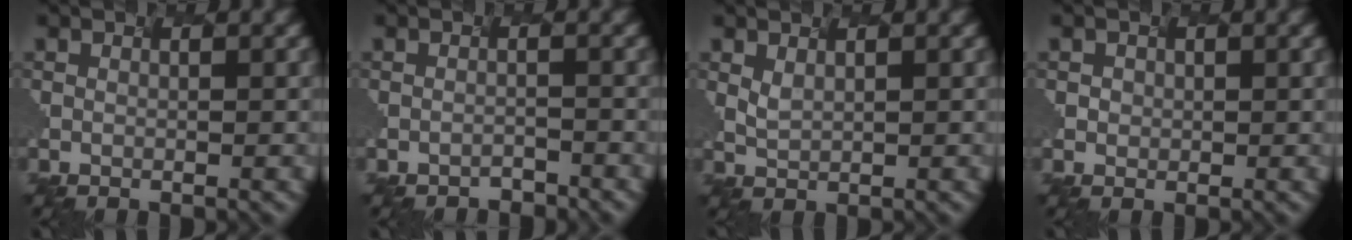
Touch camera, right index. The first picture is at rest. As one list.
[{"total": 2.2, "force": [-1.9, -0.8, -0.8], "torque": [-0.004, -0.007, -0.012]}, {"total": 0.8, "force": [0.4, -0.5, -0.4], "torque": [-0.022, -0.012, 0.034]}, {"total": 1.4, "force": [-0.5, -0.4, -1.2], "torque": [-0.005, -0.007, 0.020]}]